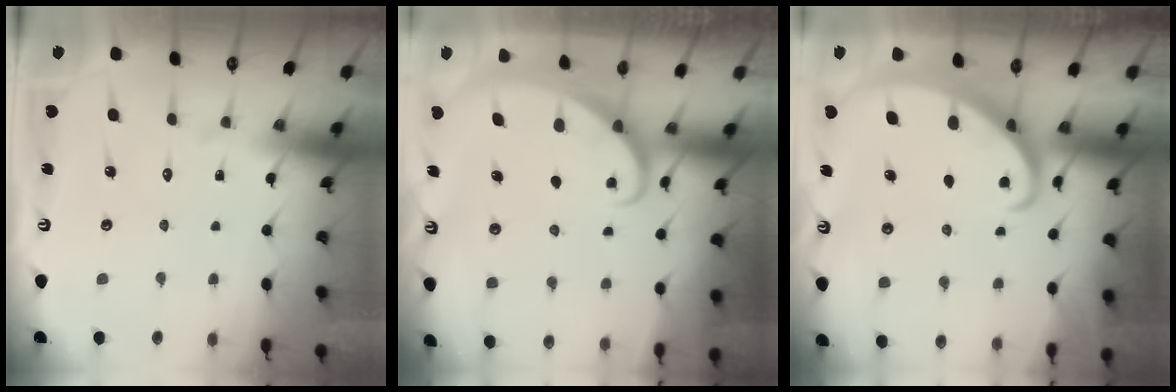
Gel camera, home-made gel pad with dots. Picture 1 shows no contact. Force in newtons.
{"total": 1.9, "press": 1.9, "slide": 0.2}
{"total": 2.6, "press": 2.6, "slide": 0.2}